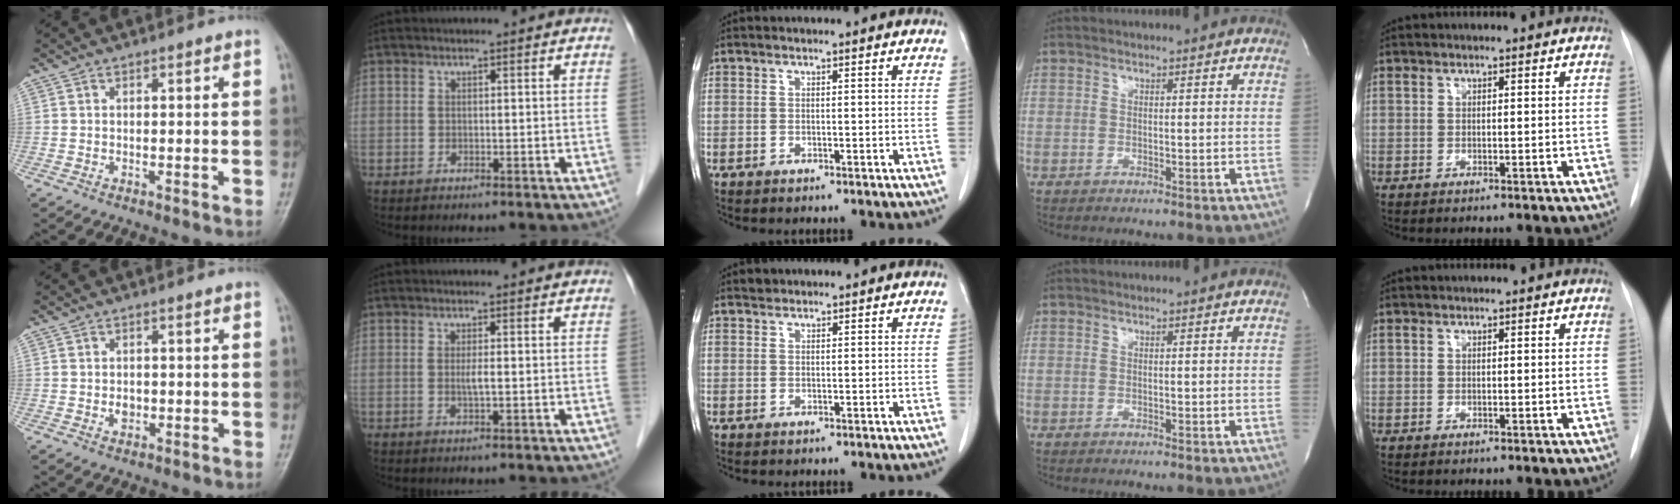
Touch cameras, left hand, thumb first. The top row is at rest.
{"thumb": {"total": 1.7, "force": [-0.1, 1.3, 1.1], "torque": [-0.011, 0.000, 0.002]}, "index": {"total": 1.4, "force": [-0.1, -0.1, 1.4], "torque": [-0.033, -0.002, -0.001]}, "middle": {"total": 0.7, "force": [0.6, 0.3, 0.0], "torque": [-0.003, 0.003, 0.011]}}